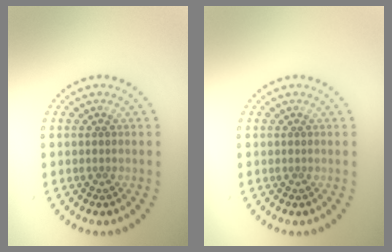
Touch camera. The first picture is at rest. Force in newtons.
{"total": 0.0}